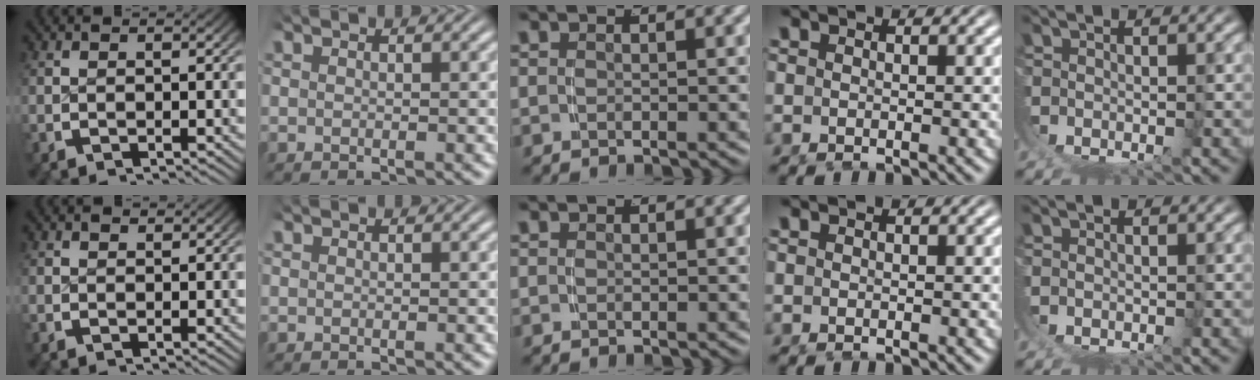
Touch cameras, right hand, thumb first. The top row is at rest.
{"thumb": {"total": 0.6, "force": [0.6, 0.2, 0.1], "torque": [0.005, -0.002, 0.012]}, "little": {"total": 0.5, "force": [-0.2, 0.5, 0.1], "torque": [-0.005, 0.001, -0.003]}}